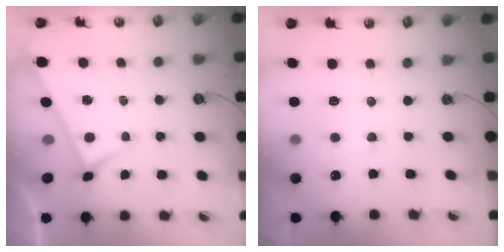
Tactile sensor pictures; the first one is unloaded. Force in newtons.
{"total": 0.6, "press": 0.3, "slide": 0.6}